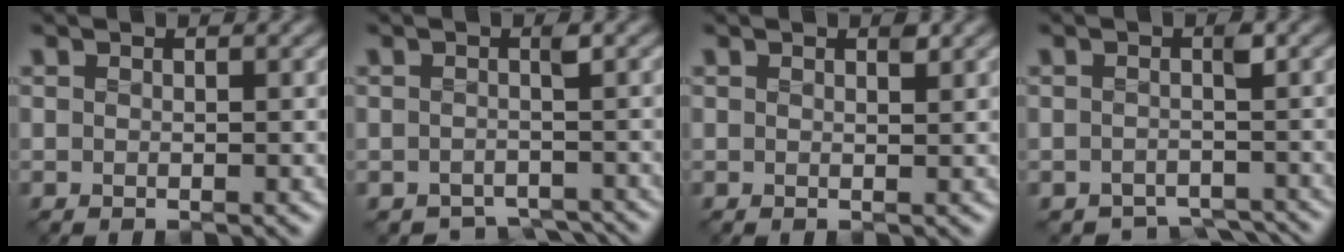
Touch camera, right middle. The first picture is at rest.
{"total": 3.1, "force": [-2.7, 1.2, 1.0], "torque": [-0.001, -0.013, -0.046]}
{"total": 0.6, "force": [0.4, 0.1, 0.4], "torque": [-0.009, -0.003, 0.005]}
{"total": 3.4, "force": [-2.8, 1.4, 1.3], "torque": [-0.002, -0.014, -0.047]}